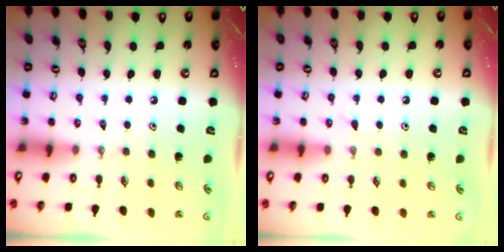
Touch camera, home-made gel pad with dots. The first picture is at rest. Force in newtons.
{"total": 4.6, "press": 4.6, "slide": 0.5}